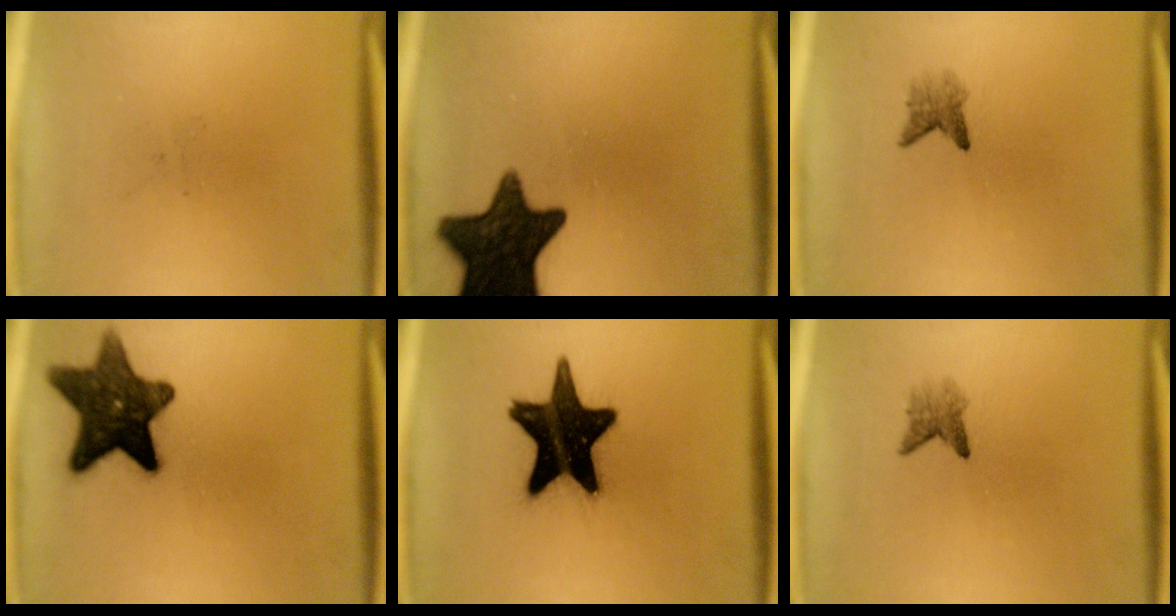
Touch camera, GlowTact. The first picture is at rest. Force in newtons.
{"total": 15.4}
{"total": 2.0}
{"total": 13.4}
{"total": 19.3}
{"total": 2.0}